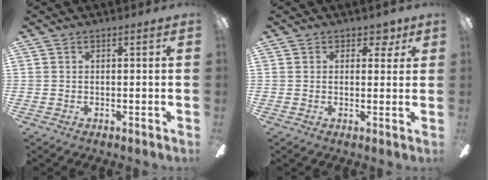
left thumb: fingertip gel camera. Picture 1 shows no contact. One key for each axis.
{"total": 3.8, "fx": 2.2, "fy": 2.7, "fz": 1.6, "tx": -0.005, "ty": -0.003, "tz": 0.034}